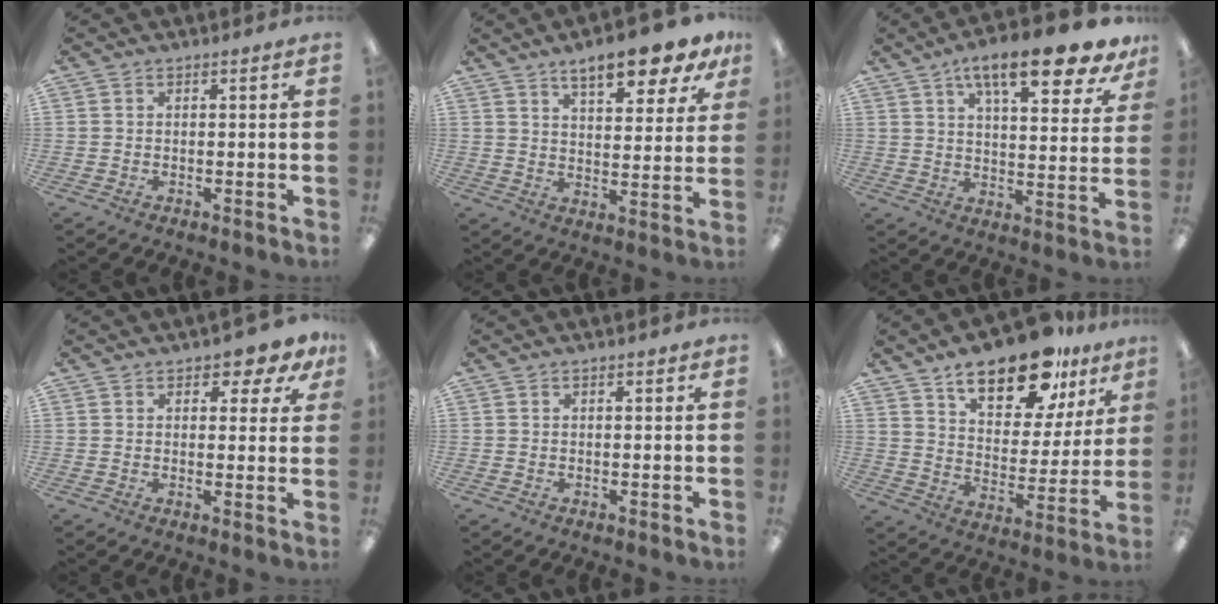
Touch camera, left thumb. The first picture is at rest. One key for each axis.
{"total": 10.8, "fx": 8.1, "fy": 3.2, "fz": 6.4, "tx": -0.088, "ty": -0.044, "tz": 0.138}
{"total": 15.3, "fx": 10.4, "fy": 4.2, "fz": 10.4, "tx": -0.152, "ty": -0.055, "tz": 0.167}
{"total": 4.2, "fx": 2.9, "fy": 2.0, "fz": 2.4, "tx": -0.028, "ty": -0.007, "tz": 0.047}
{"total": 0.6, "fx": 0.4, "fy": 0.2, "fz": 0.4, "tx": -0.009, "ty": 0.002, "tz": 0.007}
{"total": 18.6, "fx": 13.1, "fy": 8.1, "fz": 10.5, "tx": -0.161, "ty": -0.068, "tz": 0.221}